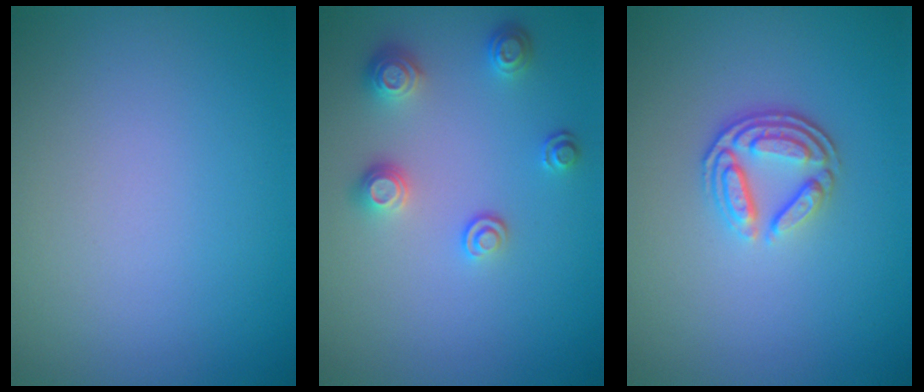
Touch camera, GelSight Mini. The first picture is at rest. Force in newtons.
{"total": 2.5, "press": 2.3, "slide": 0.9}
{"total": 3.7, "press": 2.8, "slide": 2.5}